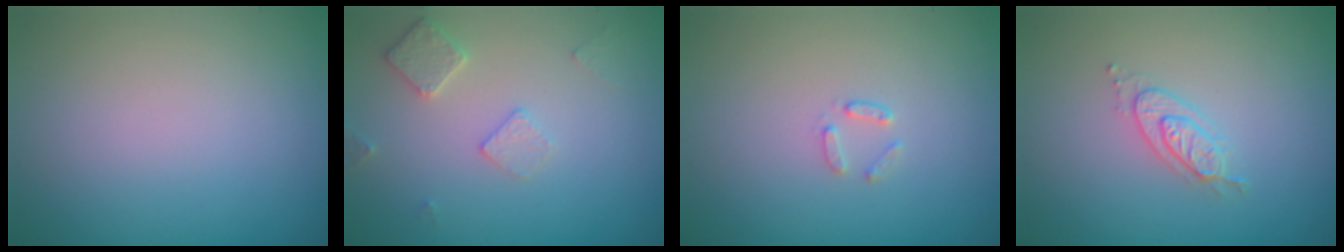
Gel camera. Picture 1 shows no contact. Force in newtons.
{"total": 2.1, "press": 2.1, "slide": 0.3}
{"total": 1.0, "press": 1.0, "slide": 0.2}
{"total": 2.2, "press": 2.2, "slide": 0.3}